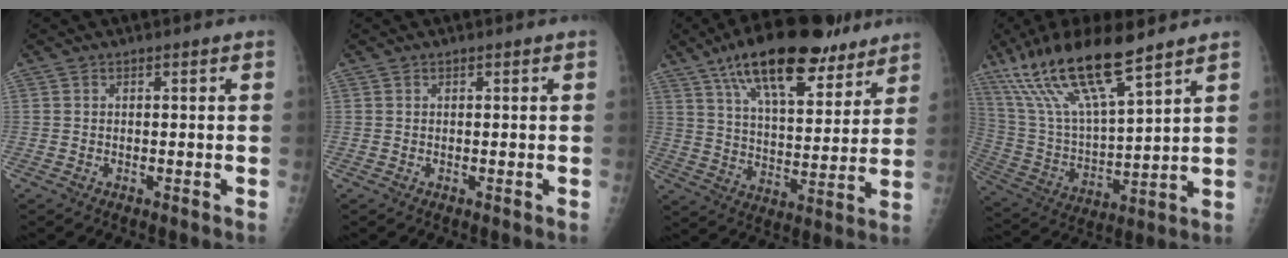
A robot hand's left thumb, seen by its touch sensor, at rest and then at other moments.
{"total": 0.0}
{"total": 21.9, "force": [14.4, 8.4, 14.1], "torque": [-0.198, -0.043, 0.236]}
{"total": 19.8, "force": [13.4, 4.3, 14.0], "torque": [-0.263, -0.047, 0.261]}